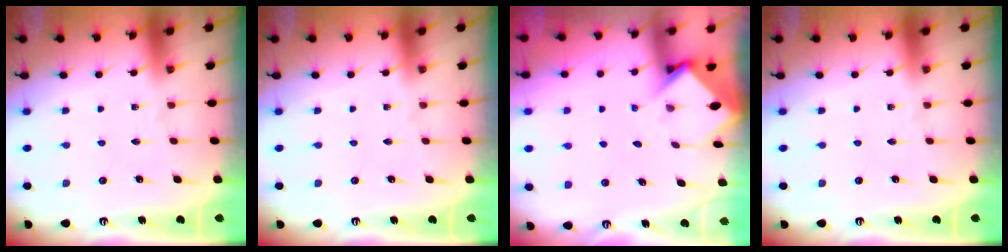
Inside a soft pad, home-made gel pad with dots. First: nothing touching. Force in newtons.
{"total": 0.0}
{"total": 3.7, "press": 3.7, "slide": 0.3}
{"total": 0.0}